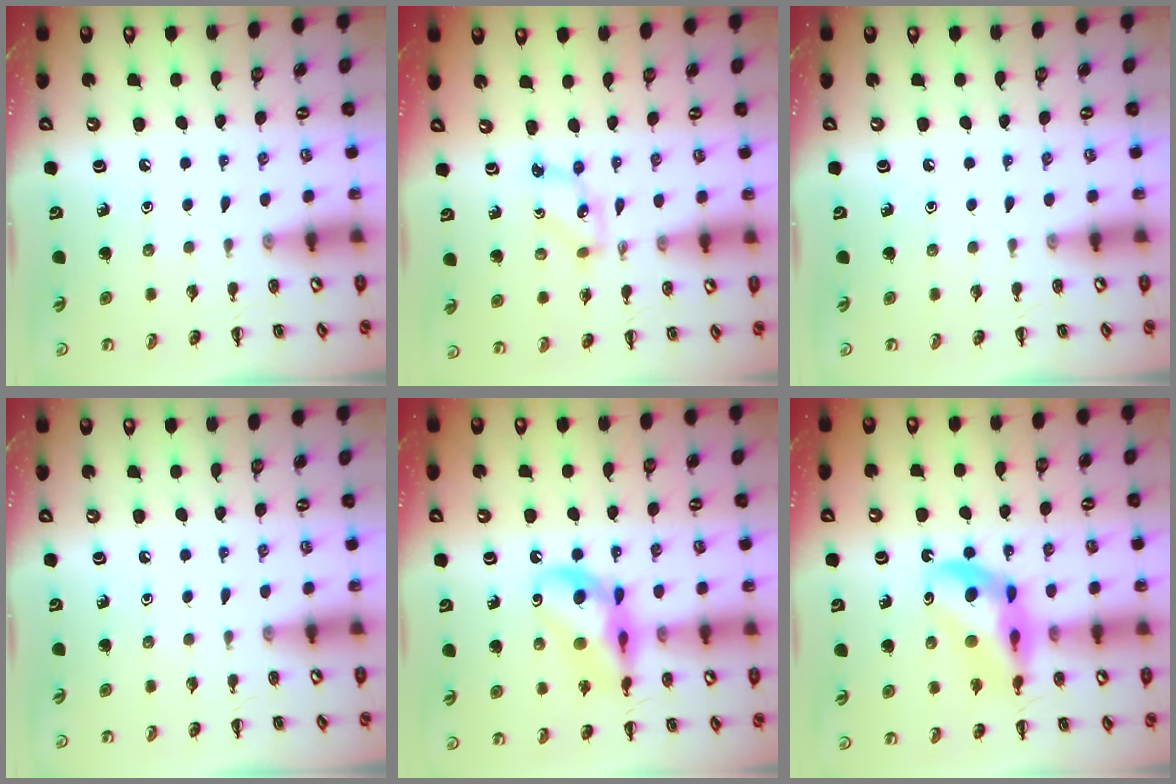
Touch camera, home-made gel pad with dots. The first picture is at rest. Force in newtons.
{"total": 2.8, "press": 2.7, "slide": 0.7}
{"total": 0.0}
{"total": 0.7, "press": 0.6, "slide": 0.4}
{"total": 13.2, "press": 12.9, "slide": 2.6}
{"total": 12.0, "press": 11.6, "slide": 3.0}